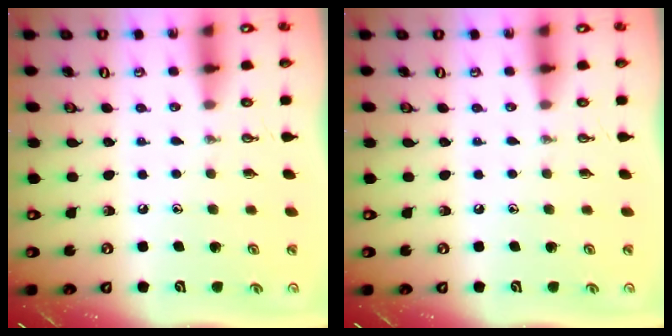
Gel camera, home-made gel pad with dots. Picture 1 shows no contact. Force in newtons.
{"total": 0.0}